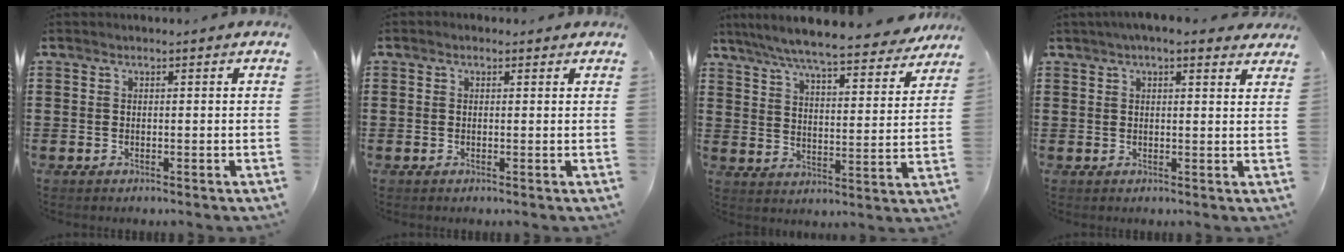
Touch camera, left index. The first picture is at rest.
{"total": 0.5, "force": [0.1, 0.5, 0.2], "torque": [-0.006, 0.005, 0.000]}
{"total": 7.9, "force": [7.3, 0.0, 3.1], "torque": [-0.090, -0.045, 0.125]}
{"total": 3.3, "force": [2.7, 0.5, 1.9], "torque": [-0.043, 0.002, 0.048]}